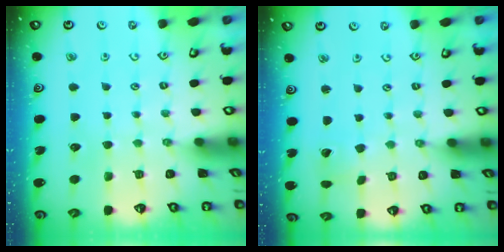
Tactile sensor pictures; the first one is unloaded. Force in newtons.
{"total": 0.9, "press": 0.9, "slide": 0.1}